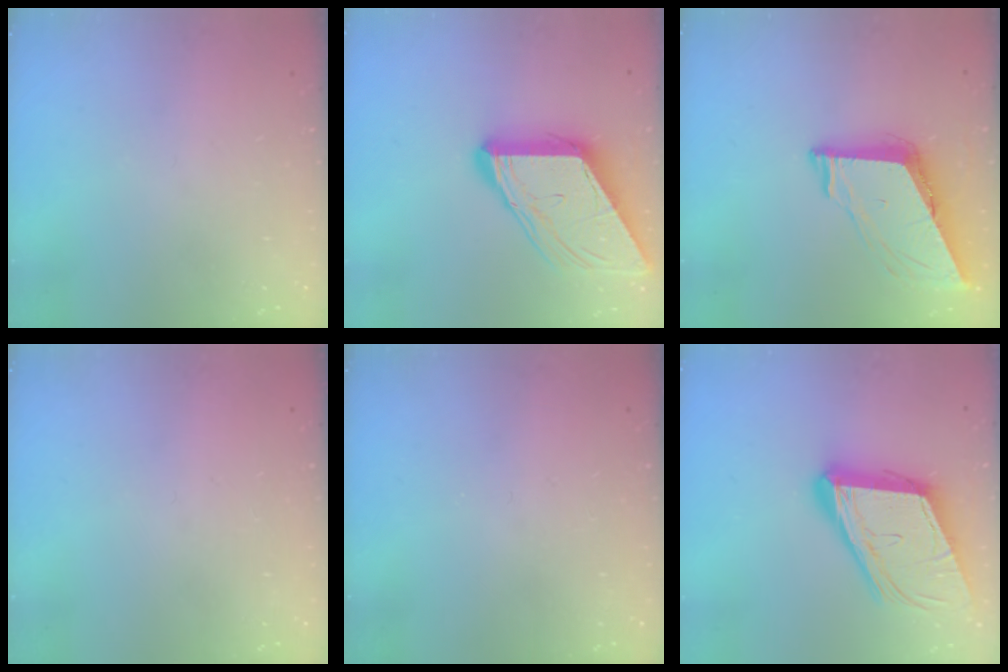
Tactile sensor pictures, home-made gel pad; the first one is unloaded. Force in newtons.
{"total": 11.8, "press": 11.7, "slide": 1.2}
{"total": 8.4, "press": 8.4, "slide": 0.9}
{"total": 0.0}
{"total": 0.0}
{"total": 18.6, "press": 18.2, "slide": 3.8}